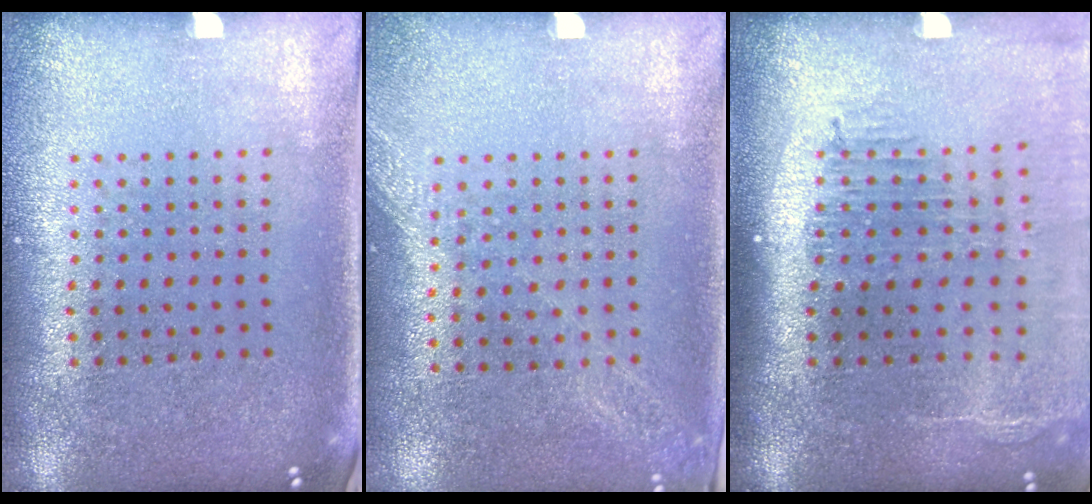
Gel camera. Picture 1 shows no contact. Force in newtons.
{"total": 1.2, "press": 1.2, "slide": 0.4}
{"total": 2.5, "press": 2.0, "slide": 1.5}